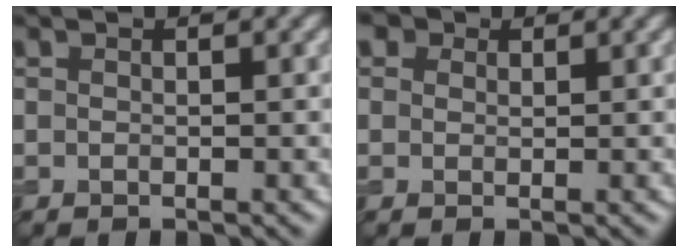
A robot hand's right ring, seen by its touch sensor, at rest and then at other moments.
{"total": 3.3, "force": [2.0, 2.2, 1.4], "torque": [-0.034, 0.009, 0.012]}